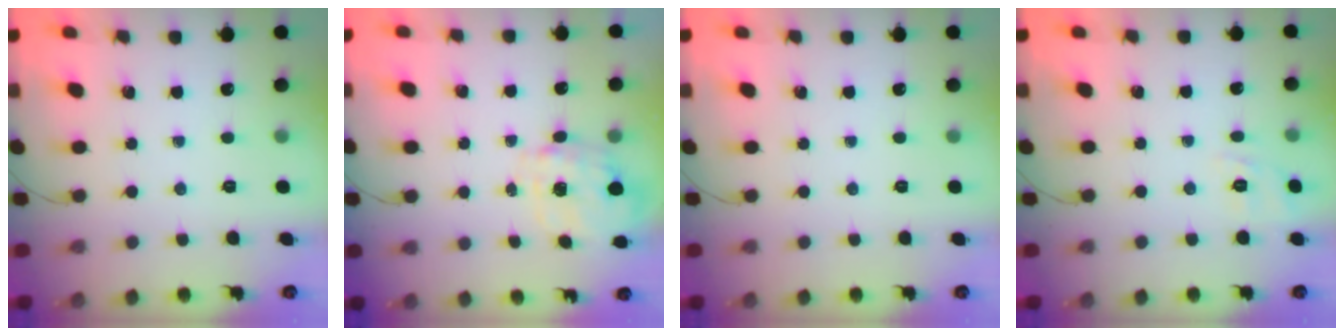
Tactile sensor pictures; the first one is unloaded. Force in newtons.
{"total": 3.9, "press": 3.9, "slide": 0.8}
{"total": 0.0}
{"total": 2.1, "press": 0.8, "slide": 1.9}